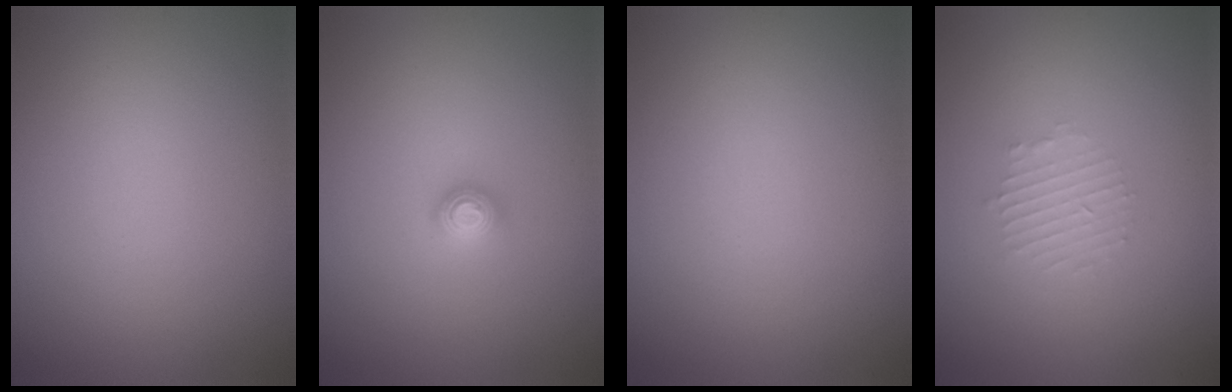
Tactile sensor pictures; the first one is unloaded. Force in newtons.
{"total": 1.1, "press": 1.1, "slide": 0.1}
{"total": 0.0}
{"total": 1.6, "press": 1.5, "slide": 0.3}